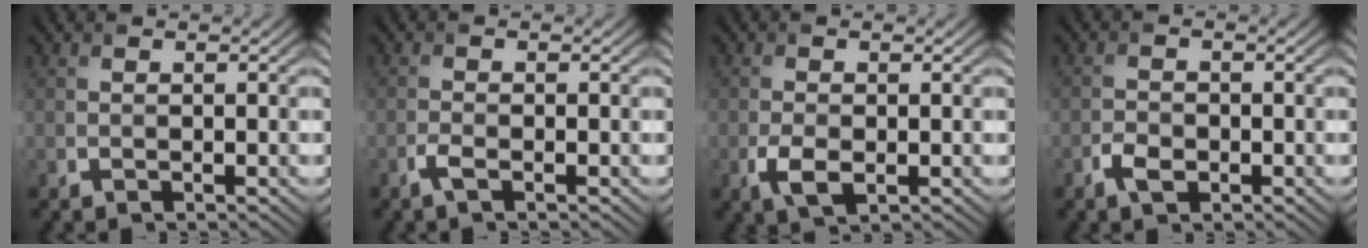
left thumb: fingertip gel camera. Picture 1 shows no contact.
{"total": 1.5, "force": [-0.9, 0.3, 1.2], "torque": [-0.029, 0.001, -0.022]}
{"total": 3.1, "force": [-1.0, 1.6, 2.4], "torque": [-0.057, -0.009, -0.017]}
{"total": 2.3, "force": [-1.2, 1.4, 1.3], "torque": [-0.028, 0.000, -0.026]}